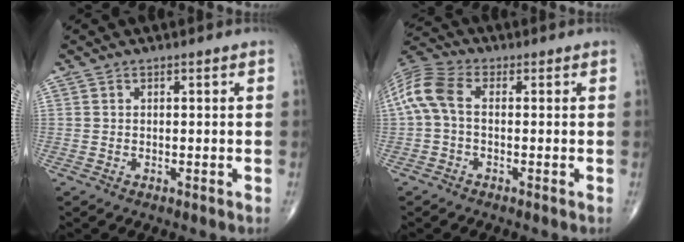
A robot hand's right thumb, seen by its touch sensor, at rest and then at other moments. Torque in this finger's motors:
{"motor_torque": [0.02, 0.05, 0.14, 0.00, 0.12]}